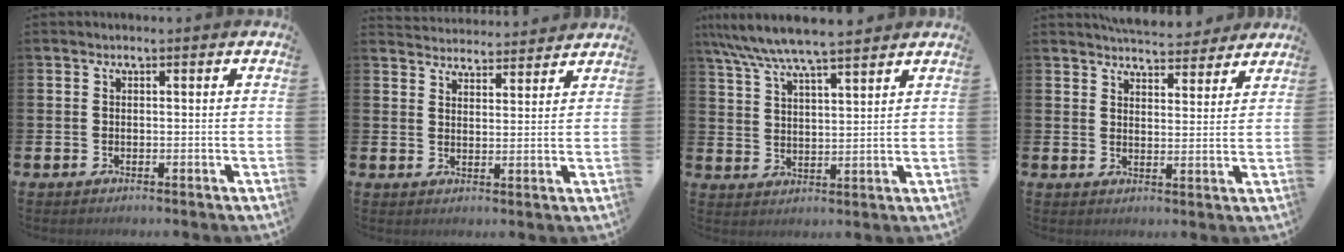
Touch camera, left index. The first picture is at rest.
{"total": 4.0, "force": [4.0, 0.4, -0.4], "torque": [0.001, -0.030, 0.070]}
{"total": 7.4, "force": [6.8, 0.6, 2.7], "torque": [-0.080, -0.027, 0.124]}
{"total": 5.8, "force": [5.6, 1.1, 0.6], "torque": [-0.019, -0.032, 0.103]}